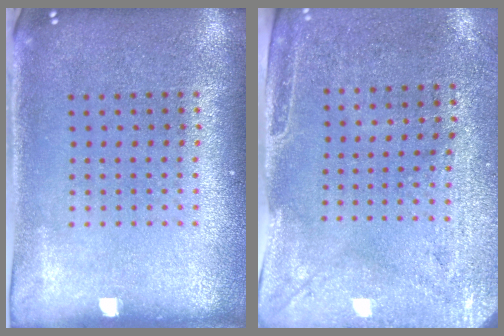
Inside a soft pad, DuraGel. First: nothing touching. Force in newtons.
{"total": 3.0, "press": 2.4, "slide": 1.7}